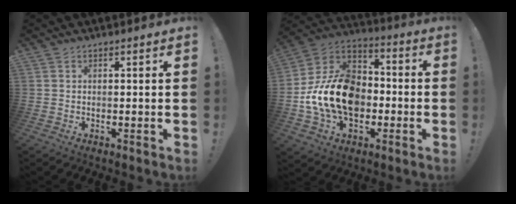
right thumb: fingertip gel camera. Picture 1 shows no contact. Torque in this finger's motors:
{"motor_torque": [2.43, 2.41, 0.26, -0.08, 0.35]}